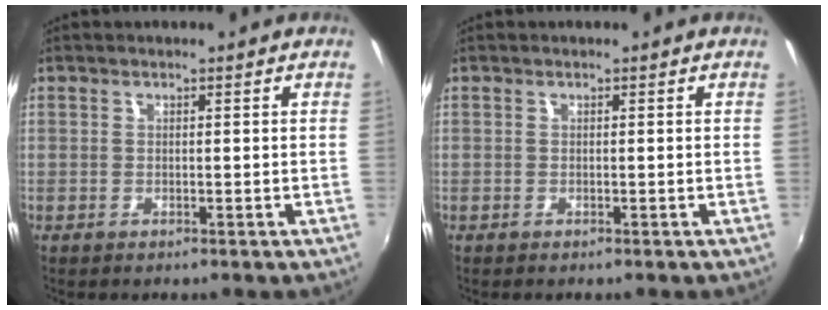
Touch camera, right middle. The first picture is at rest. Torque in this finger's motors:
{"motor_torque": [-0.31, 0.04, -0.02, -0.01]}